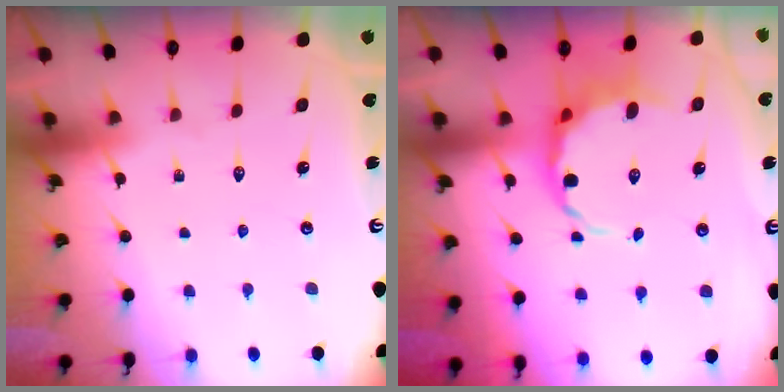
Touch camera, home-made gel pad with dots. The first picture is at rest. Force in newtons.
{"total": 6.5, "press": 5.9, "slide": 2.8}